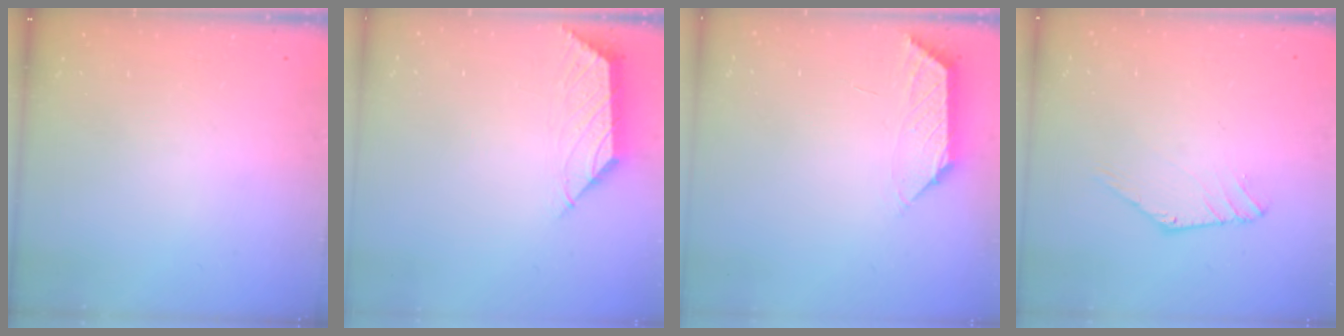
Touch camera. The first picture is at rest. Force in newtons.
{"total": 2.3, "press": 2.2, "slide": 0.3}
{"total": 1.2, "press": 1.1, "slide": 0.4}
{"total": 1.4, "press": 1.4, "slide": 0.0}